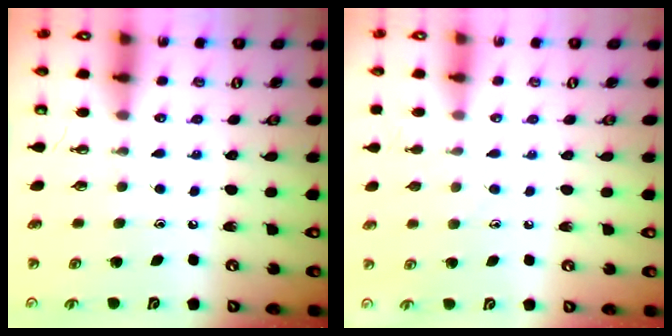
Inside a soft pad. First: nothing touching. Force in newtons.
{"total": 3.8, "press": 3.8, "slide": 0.4}